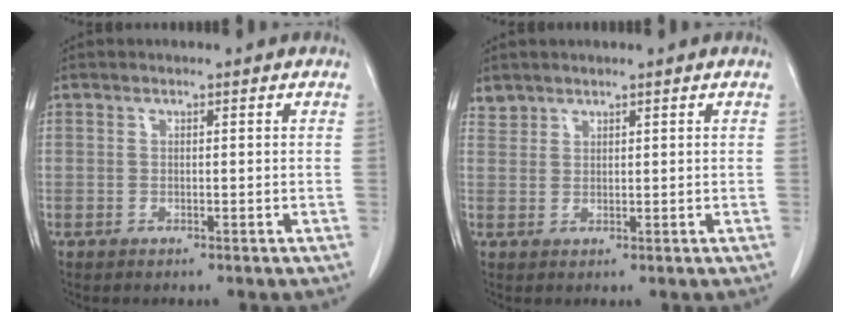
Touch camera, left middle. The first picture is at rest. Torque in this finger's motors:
{"motor_torque": [0.07, -0.07, 0.04, 0.00]}